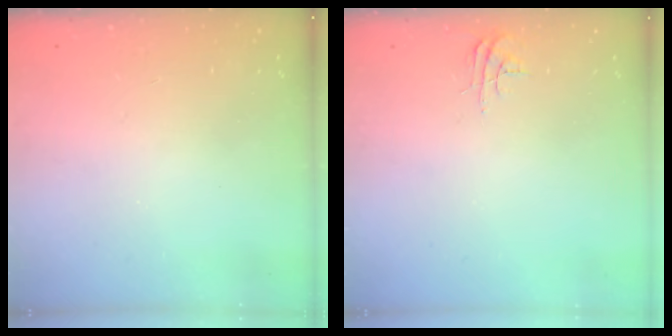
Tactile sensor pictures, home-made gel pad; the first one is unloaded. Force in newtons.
{"total": 4.7, "press": 4.6, "slide": 0.3}